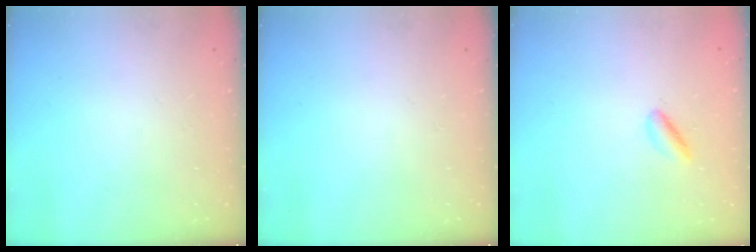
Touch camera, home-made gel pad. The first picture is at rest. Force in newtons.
{"total": 0.0}
{"total": 2.8, "press": 2.6, "slide": 1.1}